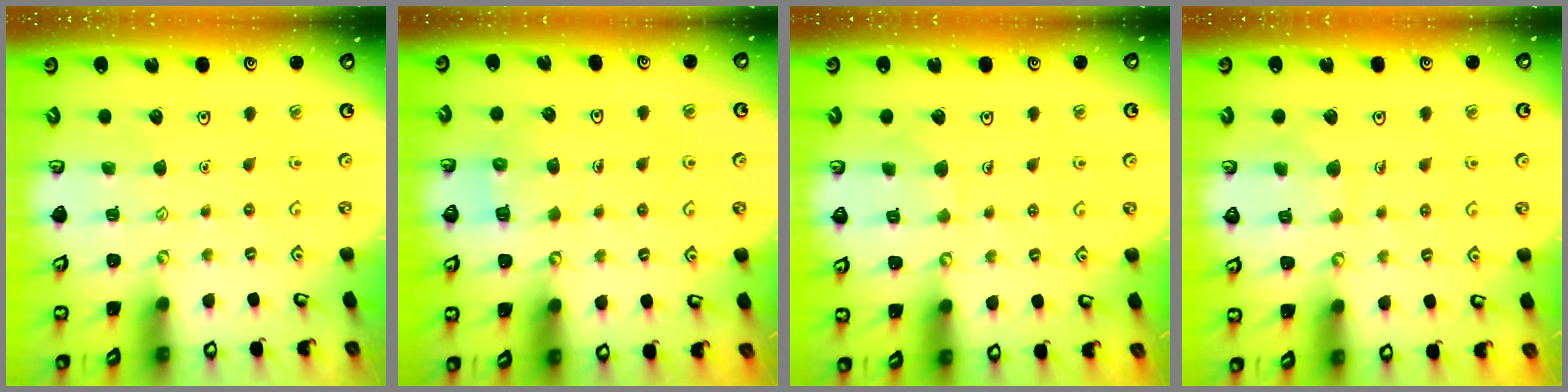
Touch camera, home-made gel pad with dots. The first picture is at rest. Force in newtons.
{"total": 5.3, "press": 5.3, "slide": 0.4}
{"total": 4.9, "press": 4.8, "slide": 0.3}
{"total": 6.4, "press": 6.4, "slide": 0.2}